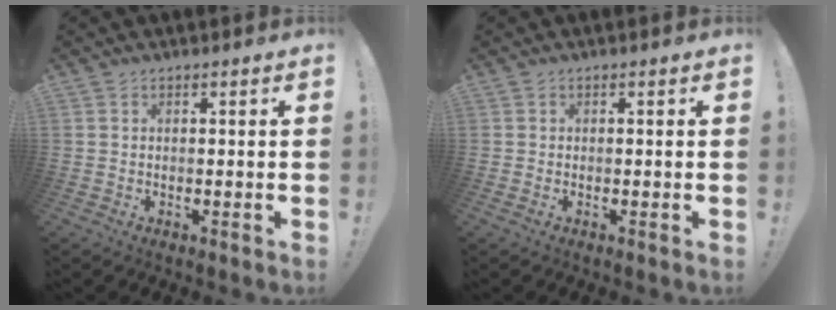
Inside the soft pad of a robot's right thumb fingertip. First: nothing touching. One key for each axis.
{"total": 0.8, "fx": 0.2, "fy": -0.3, "fz": 0.7, "tx": -0.012, "ty": -0.002, "tz": 0.003}